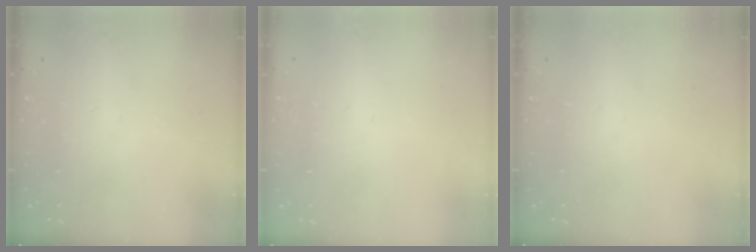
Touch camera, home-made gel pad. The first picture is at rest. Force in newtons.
{"total": 1.8, "press": 1.7, "slide": 0.4}
{"total": 0.0}